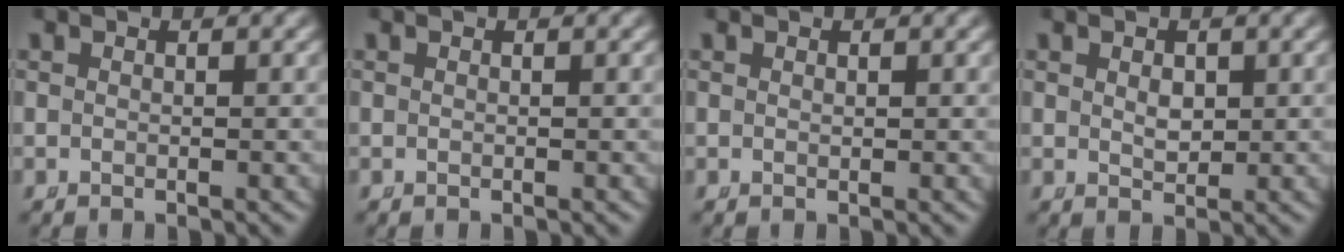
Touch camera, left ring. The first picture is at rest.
{"total": 0.0}
{"total": 0.0}
{"total": 1.5, "force": [0.3, 1.0, 1.1], "torque": [-0.020, -0.019, 0.018]}